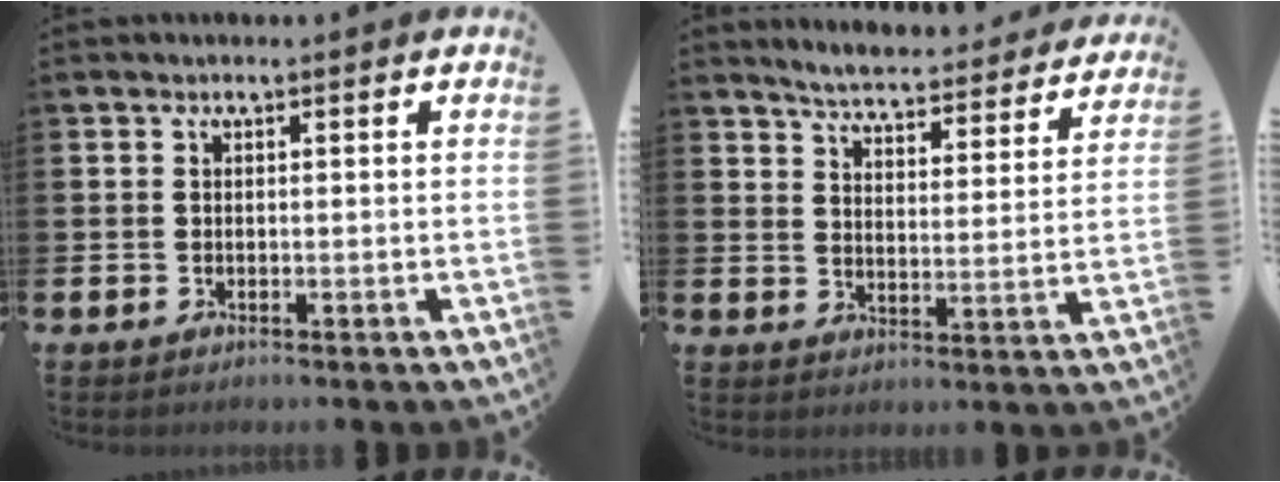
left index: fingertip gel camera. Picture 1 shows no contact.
{"total": 5.4, "force": [5.3, 0.4, 1.0], "torque": [-0.038, -0.041, 0.088]}